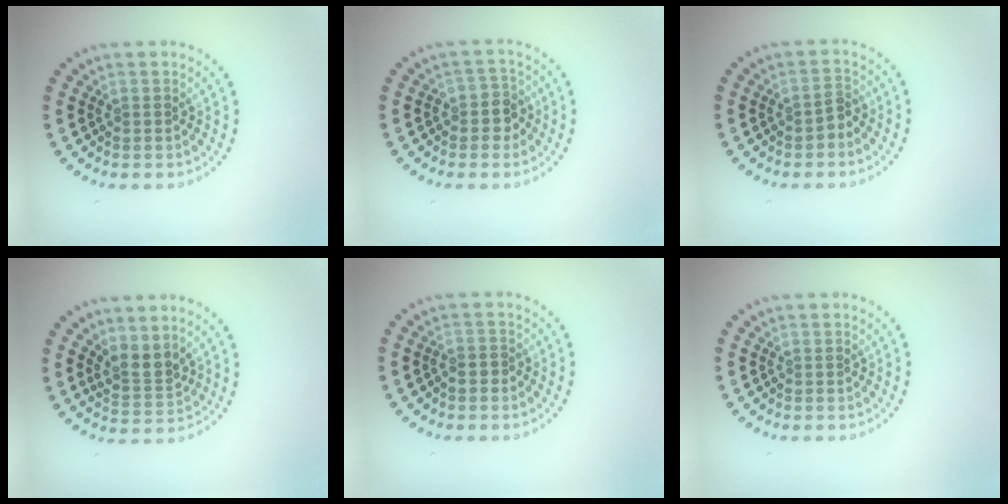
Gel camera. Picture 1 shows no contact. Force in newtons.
{"total": 2.1, "press": 1.9, "slide": 0.9}
{"total": 1.3, "press": 1.1, "slide": 0.7}
{"total": 2.5, "press": 1.9, "slide": 1.6}
{"total": 0.8, "press": 0.7, "slide": 0.5}
{"total": 0.0}